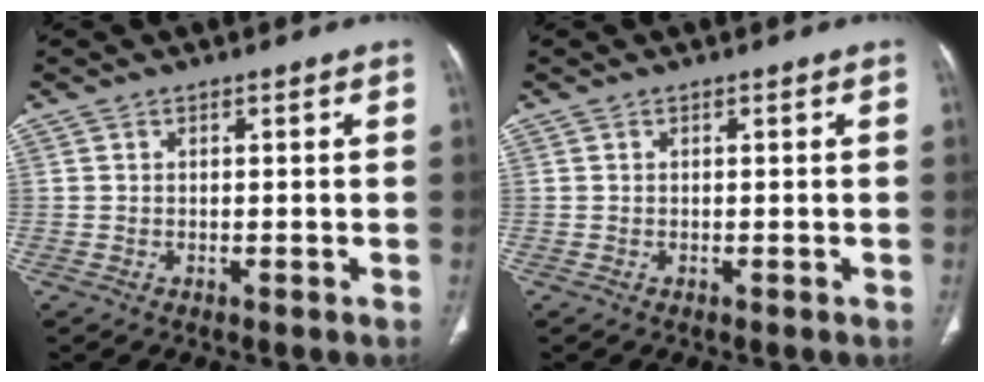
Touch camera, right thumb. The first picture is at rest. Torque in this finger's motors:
{"motor_torque": [-0.17, -0.46, 0.28, -0.09, 0.03]}